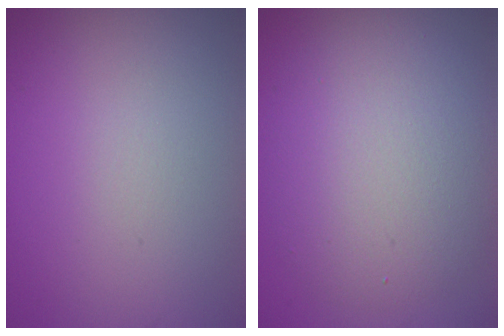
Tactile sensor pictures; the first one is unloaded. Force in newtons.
{"total": 6.5, "press": 6.5, "slide": 0.2}